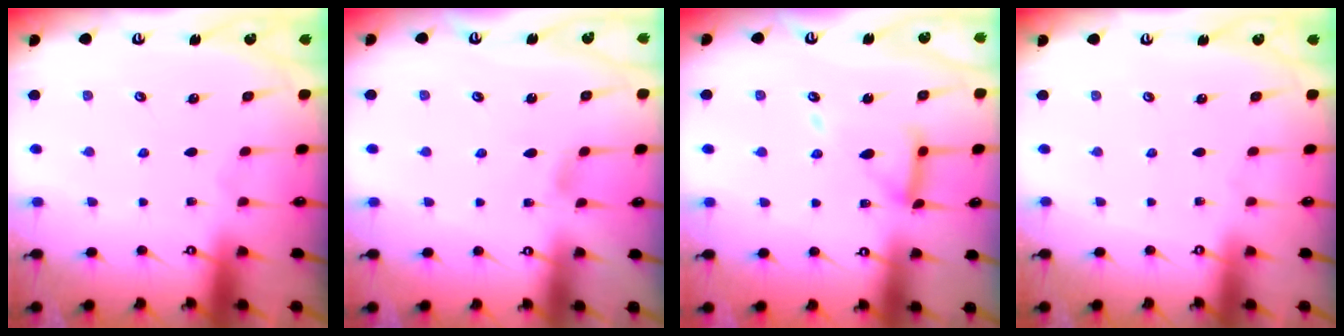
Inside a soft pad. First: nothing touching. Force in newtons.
{"total": 3.6, "press": 3.6, "slide": 0.4}
{"total": 12.7, "press": 12.7, "slide": 1.3}
{"total": 0.0}